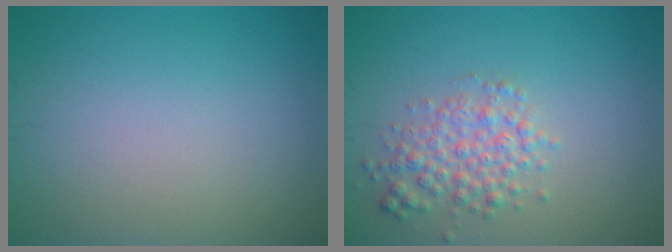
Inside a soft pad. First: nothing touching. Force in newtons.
{"total": 3.2, "press": 3.2, "slide": 0.1}